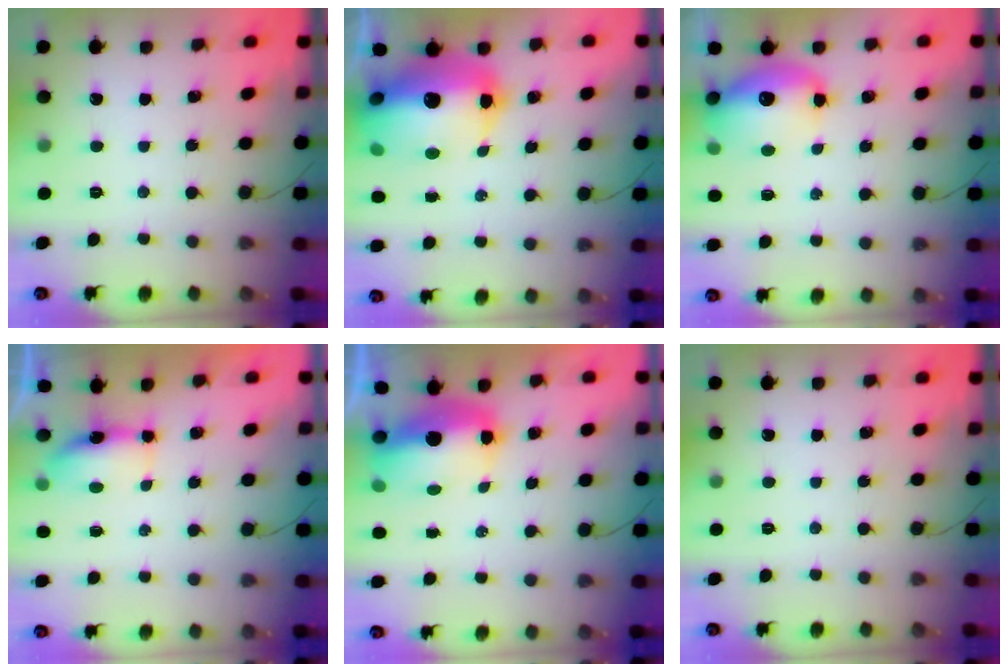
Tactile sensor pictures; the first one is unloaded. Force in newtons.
{"total": 22.1, "press": 20.0, "slide": 9.4}
{"total": 12.9, "press": 12.6, "slide": 2.6}
{"total": 5.2, "press": 5.2, "slide": 0.9}
{"total": 8.2, "press": 8.0, "slide": 1.8}
{"total": 0.0}